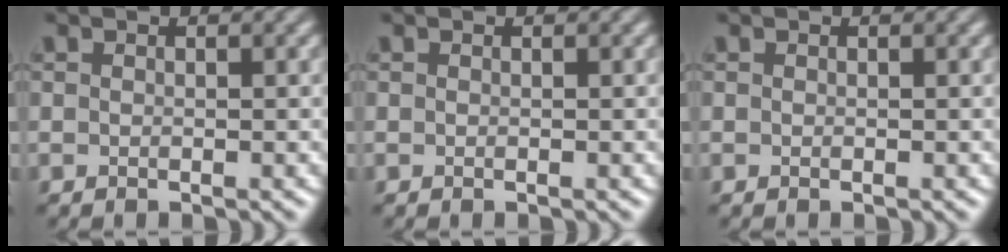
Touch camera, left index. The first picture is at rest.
{"total": 0.0}
{"total": 0.0}